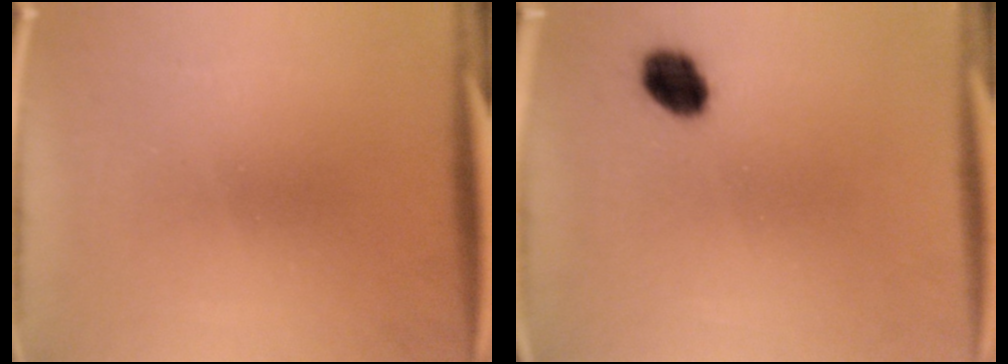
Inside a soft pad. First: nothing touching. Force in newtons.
{"total": 5.9}